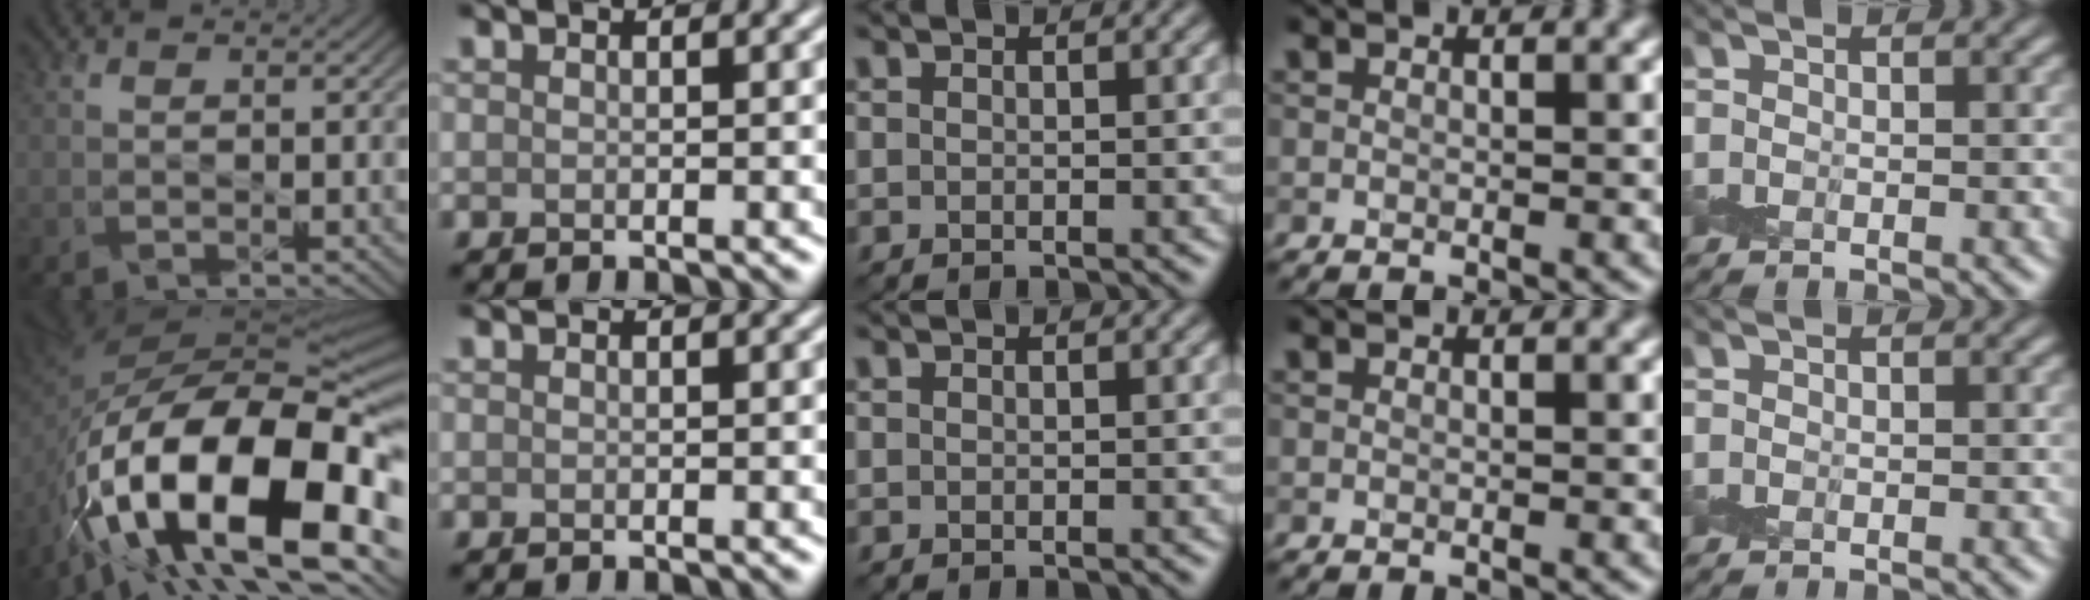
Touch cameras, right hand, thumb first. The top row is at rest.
{"thumb": {"total": 20.9, "force": [-8.2, 10.5, 16.2], "torque": [-0.317, -0.042, -0.123]}}